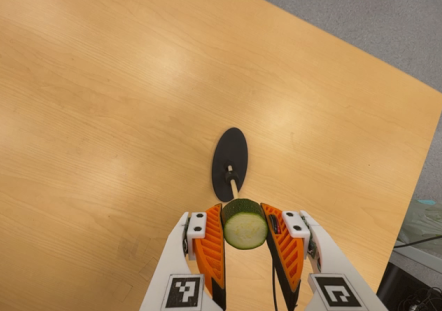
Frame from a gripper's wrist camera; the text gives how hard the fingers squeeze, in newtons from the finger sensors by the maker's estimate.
{"total": 13.1, "left": 14.1, "right": 12.2}